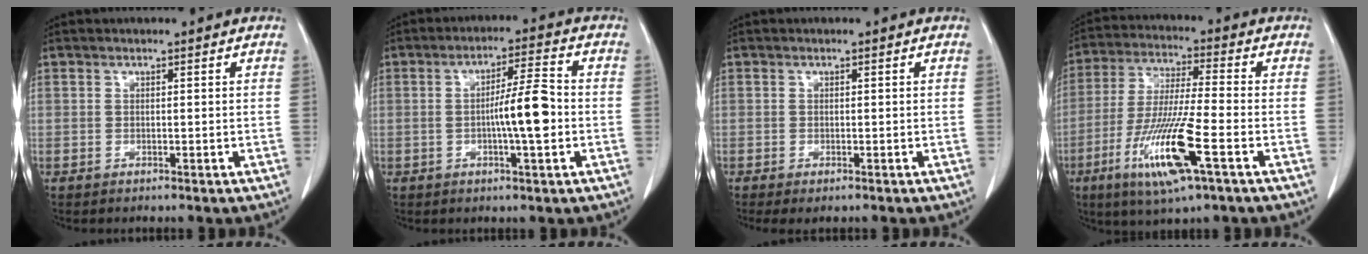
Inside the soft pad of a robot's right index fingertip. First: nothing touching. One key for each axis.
{"total": 7.8, "fx": -1.1, "fy": 0.5, "fz": 7.7, "tx": -0.128, "ty": 0.006, "tz": -0.021}
{"total": 2.1, "fx": -1.4, "fy": 0.7, "fz": 1.5, "tx": -0.020, "ty": -0.005, "tz": -0.019}
{"total": 14.1, "fx": -5.7, "fy": 0.7, "fz": 12.9, "tx": -0.262, "ty": -0.027, "tz": -0.104}